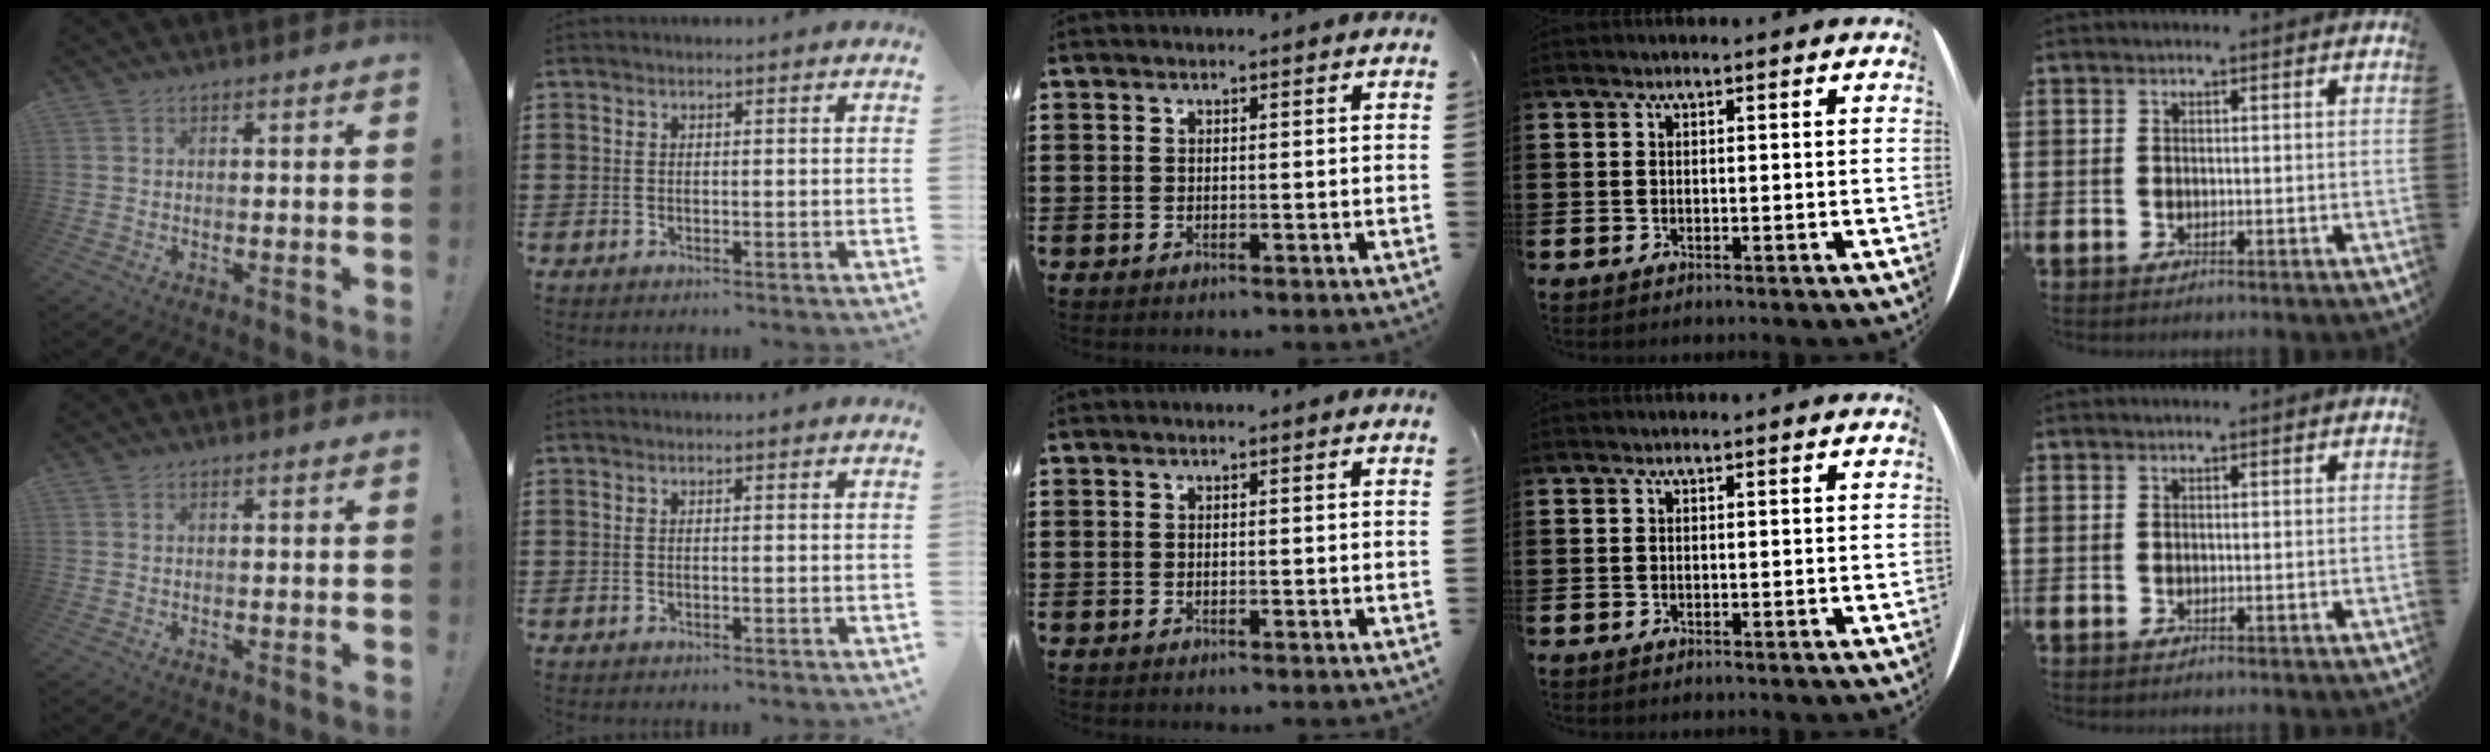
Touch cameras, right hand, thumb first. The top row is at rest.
{}